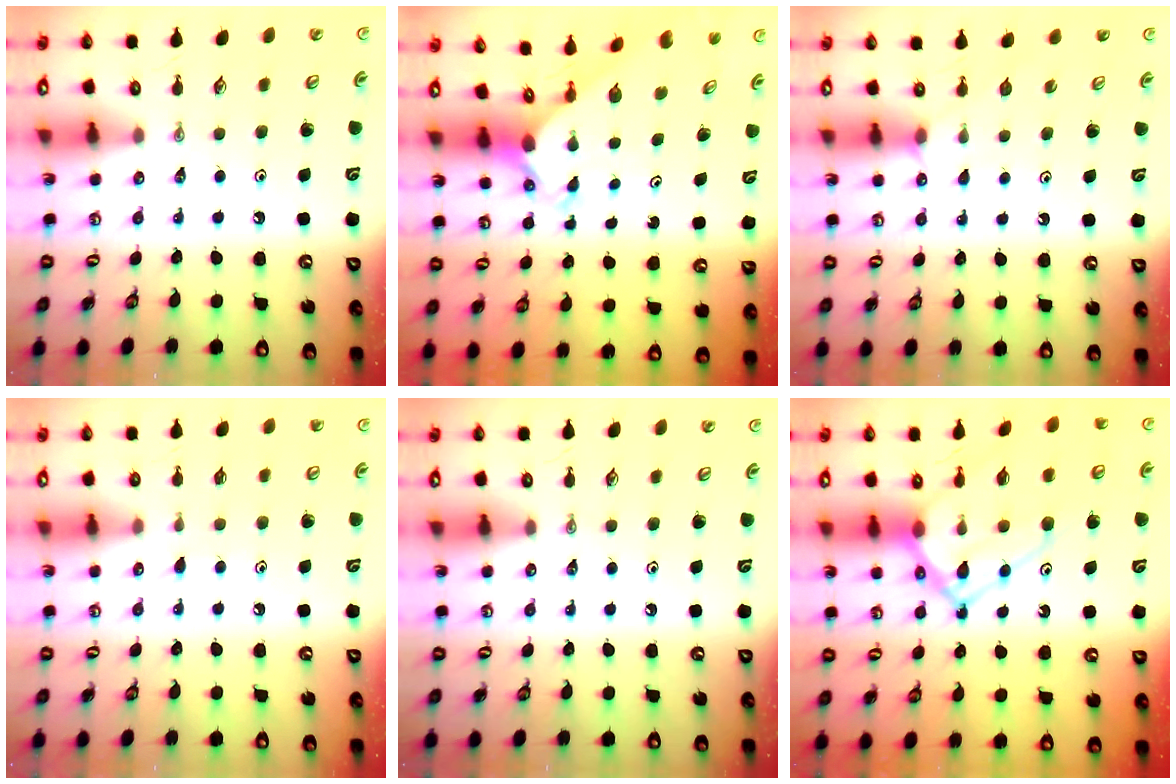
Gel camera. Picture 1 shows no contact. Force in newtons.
{"total": 2.5, "press": 2.5, "slide": 0.3}
{"total": 3.3, "press": 3.3, "slide": 0.5}
{"total": 6.5, "press": 6.5, "slide": 0.4}
{"total": 0.0}
{"total": 17.1, "press": 17.0, "slide": 1.7}